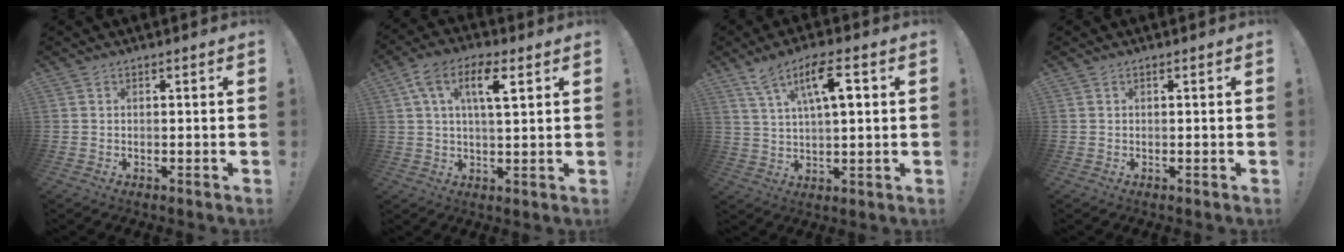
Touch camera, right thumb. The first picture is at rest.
{"total": 9.7, "force": [3.5, 3.8, 8.2], "torque": [-0.134, 0.002, 0.058]}
{"total": 11.2, "force": [4.2, 3.6, 9.7], "torque": [-0.156, -0.004, 0.071]}
{"total": 0.0}